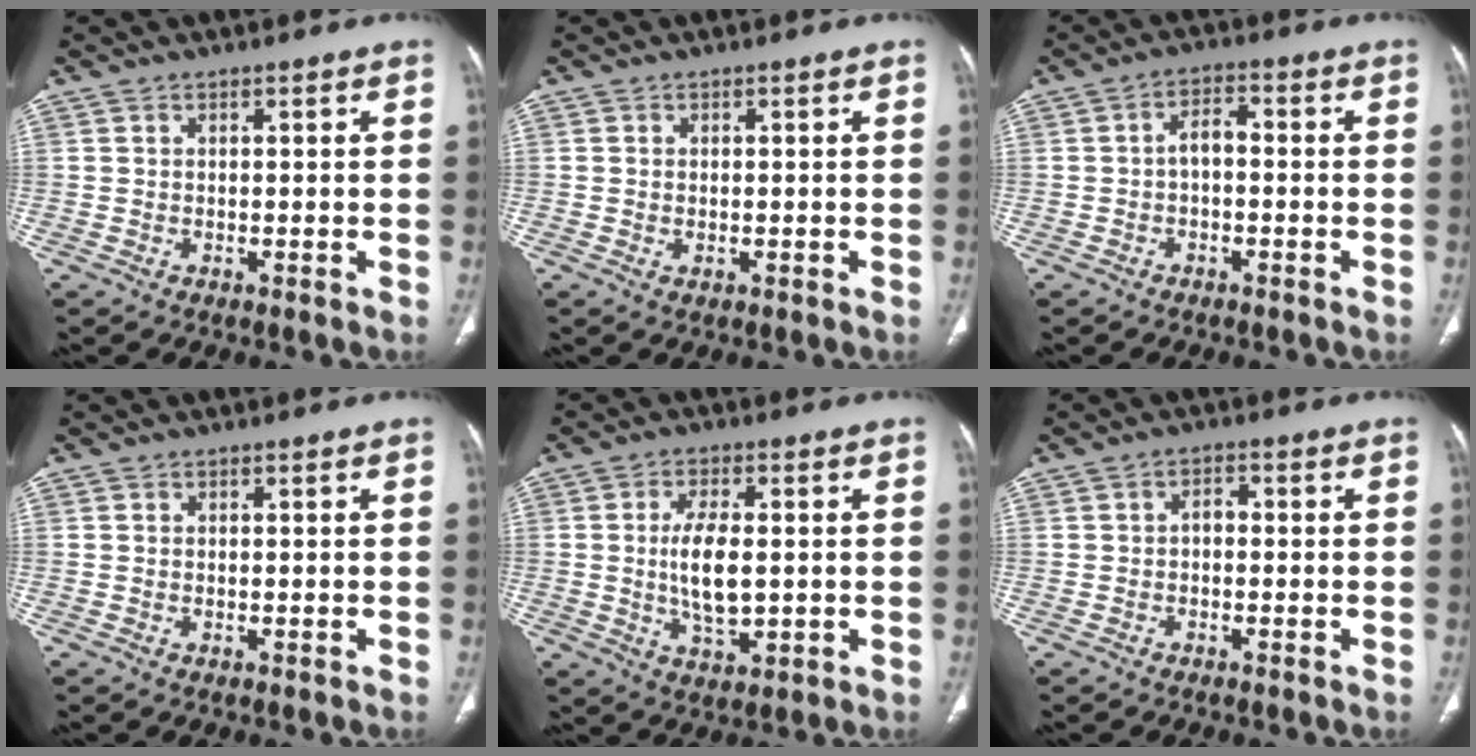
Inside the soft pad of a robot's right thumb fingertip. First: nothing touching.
{"total": 0.7, "force": [-0.1, 0.5, 0.5], "torque": [-0.012, 0.000, 0.001]}
{"total": 3.6, "force": [-0.6, 2.0, 2.9], "torque": [-0.043, 0.019, -0.018]}
{"total": 0.0}
{"total": 8.7, "force": [-0.1, 4.1, 7.7], "torque": [-0.139, -0.010, 0.001]}
{"total": 2.1, "force": [-0.4, 1.4, 1.5], "torque": [-0.014, 0.013, -0.013]}